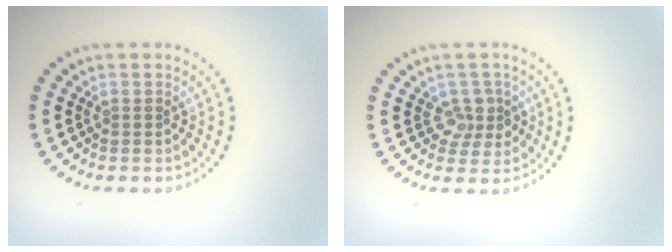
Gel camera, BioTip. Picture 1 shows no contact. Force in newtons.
{"total": 2.3, "press": 2.0, "slide": 1.2}